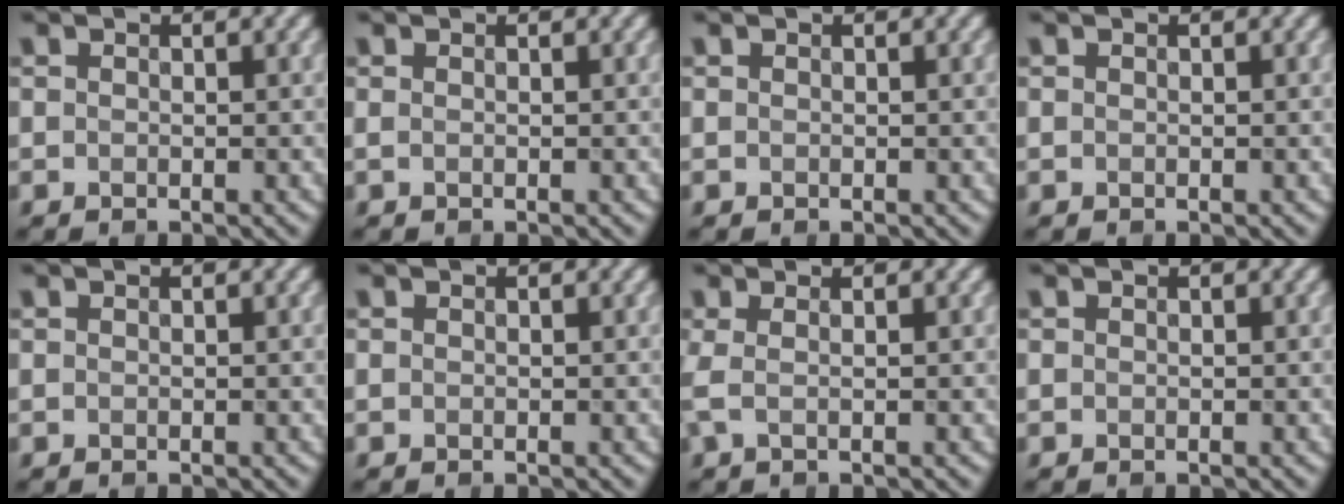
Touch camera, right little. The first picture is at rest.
{"total": 0.6, "force": [0.1, 0.2, 0.5], "torque": [-0.008, 0.001, -0.003]}
{"total": 0.0}
{"total": 0.0}
{"total": 0.0}
{"total": 0.0}
{"total": 1.8, "force": [0.2, 0.5, 1.7], "torque": [-0.032, 0.006, -0.001]}
{"total": 0.0}